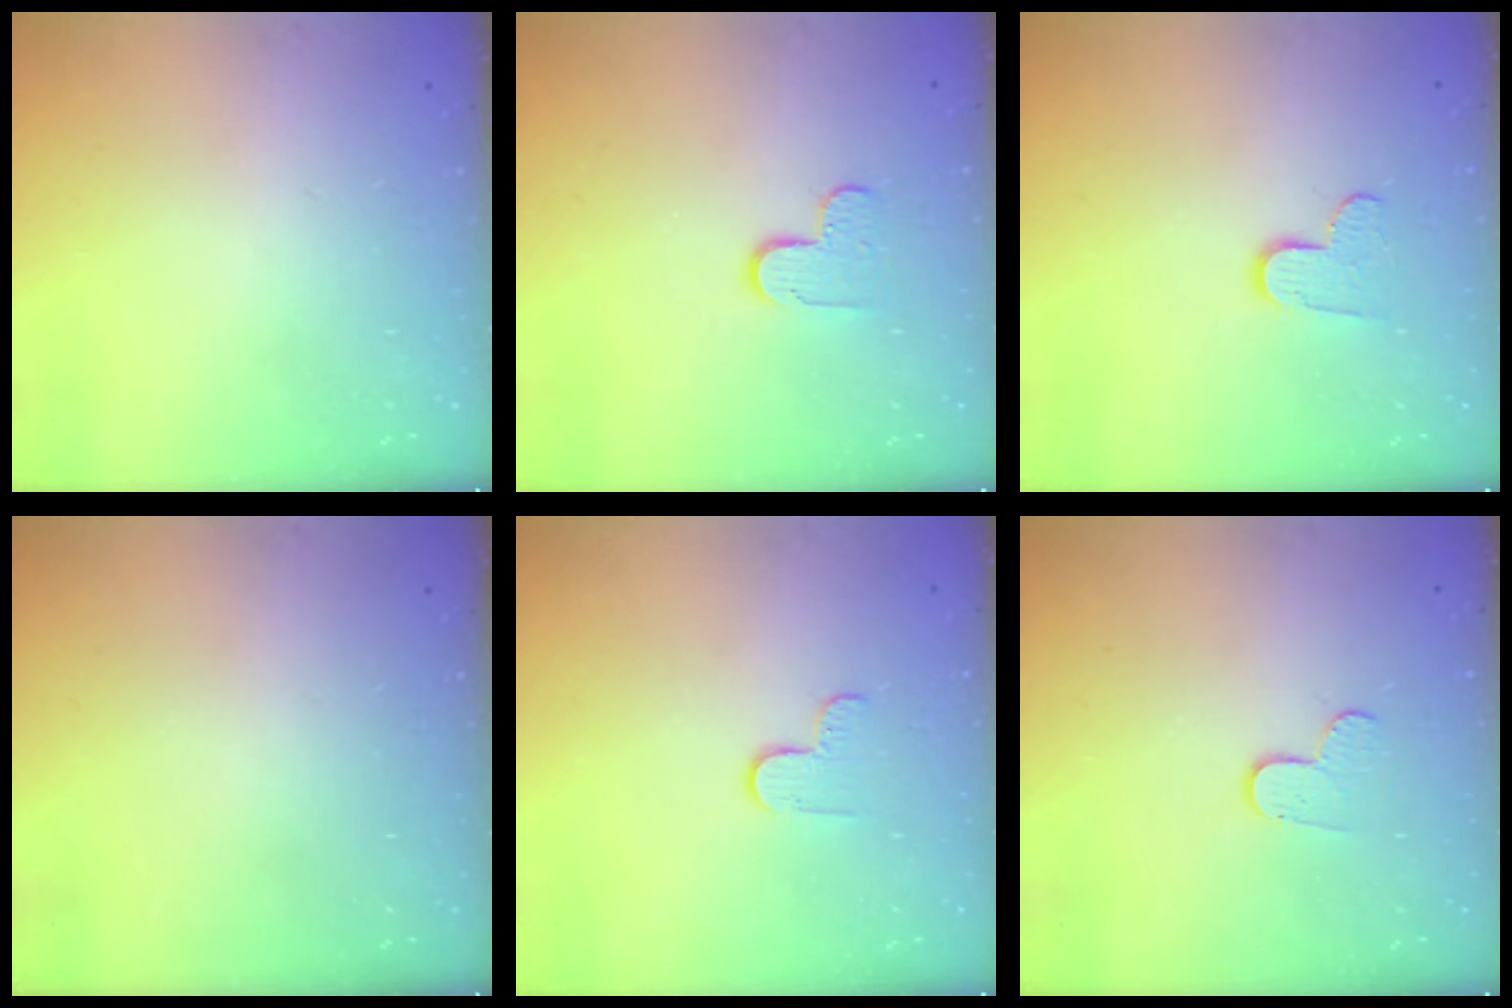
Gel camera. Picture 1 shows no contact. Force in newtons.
{"total": 5.5, "press": 5.5, "slide": 0.5}
{"total": 7.0, "press": 7.0, "slide": 0.3}
{"total": 0.0}
{"total": 3.8, "press": 3.8, "slide": 0.4}
{"total": 3.3, "press": 3.3, "slide": 0.3}